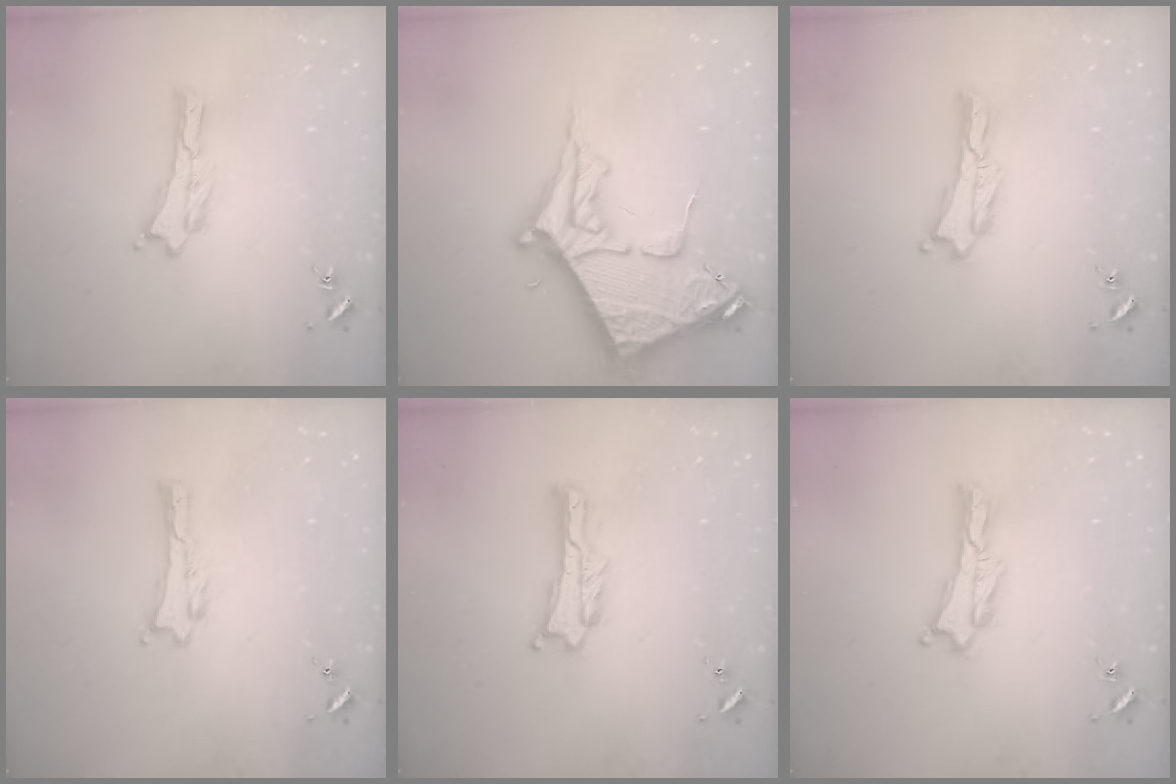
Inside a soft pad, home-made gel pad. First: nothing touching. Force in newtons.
{"total": 8.8, "press": 8.7, "slide": 0.9}
{"total": 0.0}
{"total": 0.0}
{"total": 0.8, "press": 0.8, "slide": 0.2}
{"total": 0.7, "press": 0.6, "slide": 0.2}